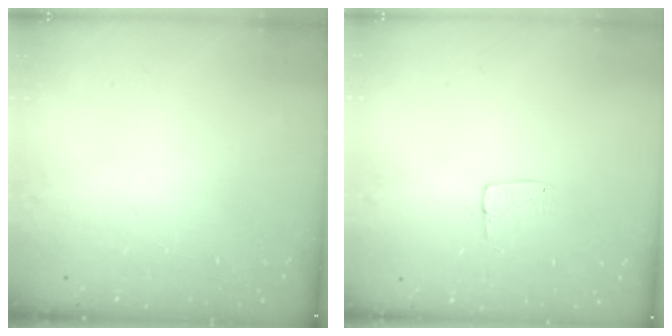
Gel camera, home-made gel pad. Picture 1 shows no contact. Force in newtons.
{"total": 3.8, "press": 3.8, "slide": 0.2}